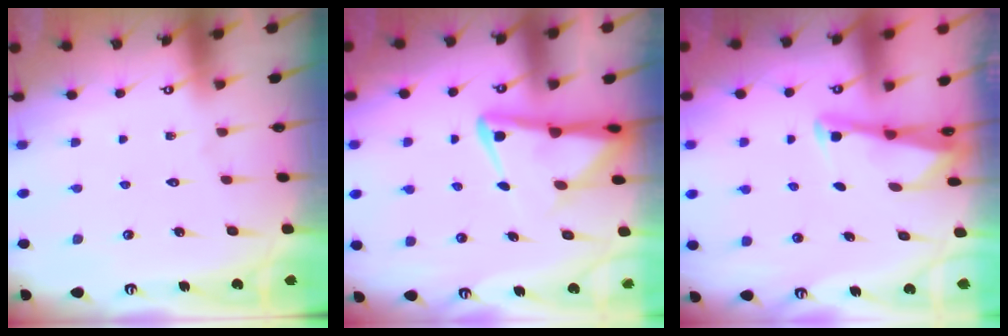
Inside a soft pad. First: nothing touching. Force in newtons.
{"total": 6.8, "press": 6.7, "slide": 0.8}
{"total": 2.6, "press": 2.6, "slide": 0.1}